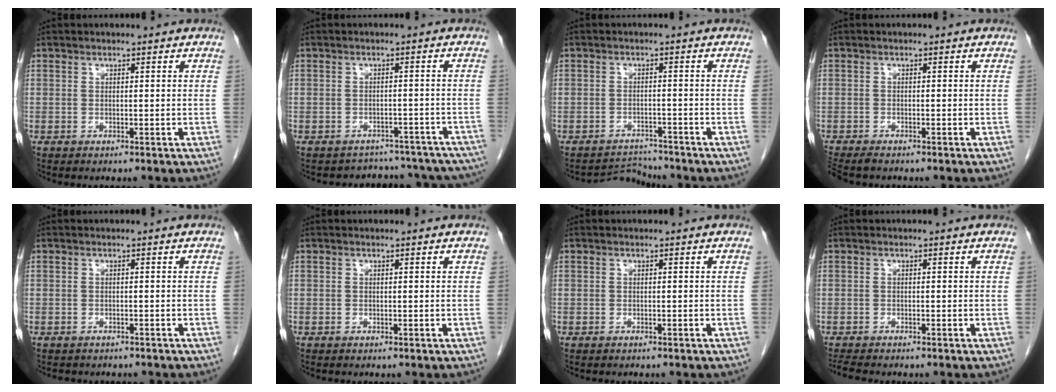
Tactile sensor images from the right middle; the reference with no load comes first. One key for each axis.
{"total": 12.1, "fx": -10.7, "fy": 5.5, "fz": 1.3, "tx": -0.006, "ty": 0.030, "tz": -0.109}
{"total": 3.1, "fx": -2.7, "fy": 0.0, "fz": -1.5, "tx": 0.027, "ty": -0.002, "tz": -0.040}
{"total": 3.7, "fx": -3.2, "fy": 0.9, "fz": 1.7, "tx": -0.028, "ty": -0.010, "tz": -0.051}
{"total": 3.9, "fx": -3.4, "fy": 1.6, "fz": 1.2, "tx": -0.022, "ty": -0.004, "tz": -0.037}
{"total": 0.0}
{"total": 1.1, "fx": -1.0, "fy": 0.4, "fz": 0.4, "tx": -0.015, "ty": -0.002, "tz": -0.010}
{"total": 2.6, "fx": -2.4, "fy": 0.2, "fz": 1.1, "tx": -0.023, "ty": -0.010, "tz": -0.038}